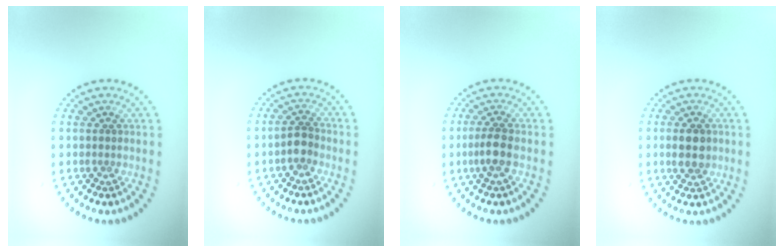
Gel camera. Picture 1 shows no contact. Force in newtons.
{"total": 1.7, "press": 1.5, "slide": 0.9}
{"total": 2.1, "press": 1.9, "slide": 0.9}
{"total": 2.9, "press": 2.9, "slide": 0.1}